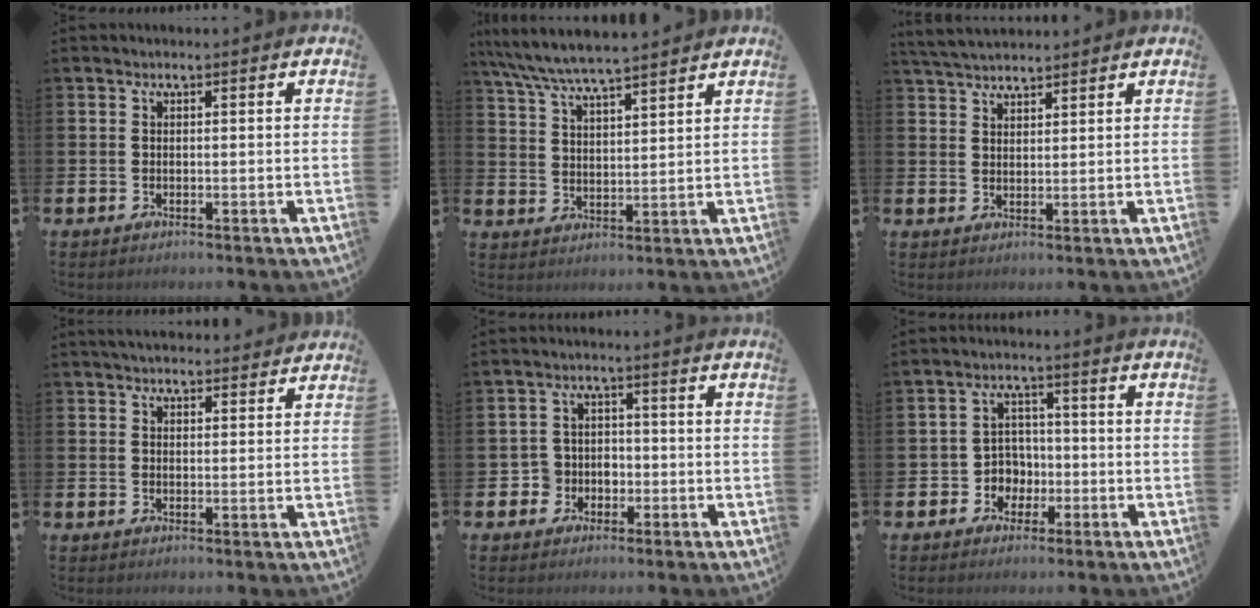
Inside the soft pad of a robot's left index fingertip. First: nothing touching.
{"total": 6.7, "force": [6.5, 0.3, 1.9], "torque": [-0.065, -0.030, 0.117]}
{"total": 3.9, "force": [3.8, 0.7, 0.6], "torque": [-0.020, -0.016, 0.071]}
{"total": 3.4, "force": [3.3, 0.8, 0.5], "torque": [-0.006, -0.016, 0.059]}
{"total": 3.7, "force": [-1.3, 3.4, 0.3], "torque": [-0.014, 0.004, -0.034]}
{"total": 3.9, "force": [-1.0, 3.7, 0.8], "torque": [-0.024, 0.002, -0.028]}